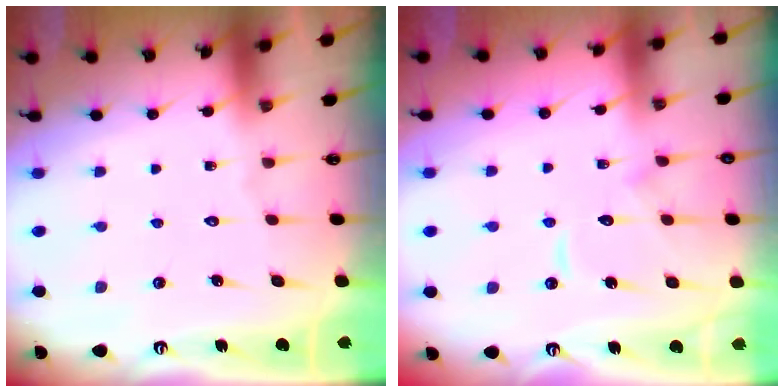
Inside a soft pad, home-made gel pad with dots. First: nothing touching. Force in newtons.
{"total": 9.3, "press": 9.3, "slide": 0.9}